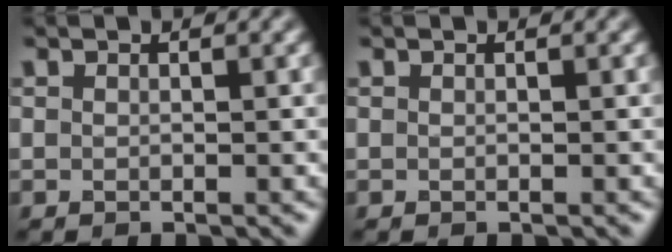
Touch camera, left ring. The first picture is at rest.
{"total": 0.0}